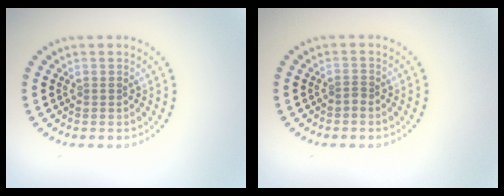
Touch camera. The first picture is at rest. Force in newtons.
{"total": 0.5, "press": 0.2, "slide": 0.5}